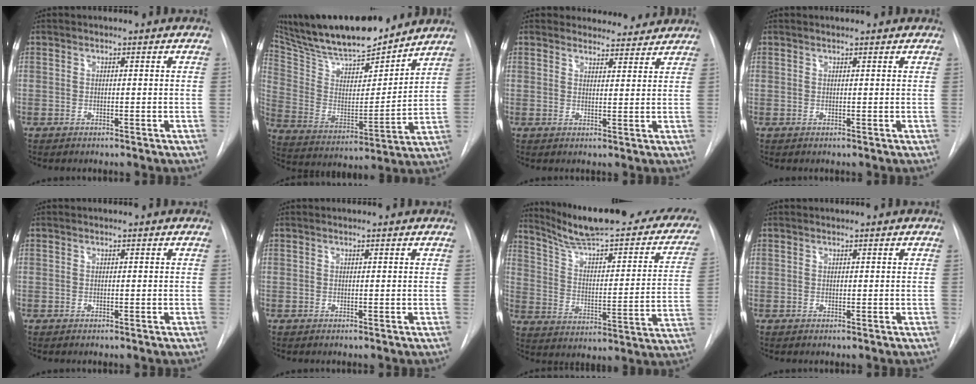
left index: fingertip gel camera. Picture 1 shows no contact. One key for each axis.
{"total": 21.8, "fx": 19.1, "fy": 4.0, "fz": 9.7, "tx": -0.177, "ty": -0.001, "tz": 0.320}
{"total": 5.7, "fx": 5.4, "fy": 1.9, "fz": 0.0, "tx": 0.012, "ty": -0.001, "tz": 0.058}
{"total": 1.8, "fx": 1.6, "fy": 0.3, "fz": 0.7, "tx": -0.011, "ty": 0.016, "tz": 0.019}
{"total": 0.0}
{"total": 0.6, "fx": 0.6, "fy": 0.0, "fz": 0.2, "tx": -0.006, "ty": 0.008, "tz": 0.009}
{"total": 28.3, "fx": 23.3, "fy": 5.2, "fz": 15.2, "tx": -0.209, "ty": -0.042, "tz": 0.305}
{"total": 0.0}